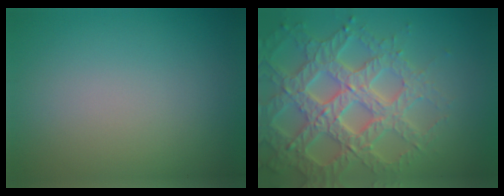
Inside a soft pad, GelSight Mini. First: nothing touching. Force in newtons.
{"total": 7.0, "press": 6.7, "slide": 1.8}